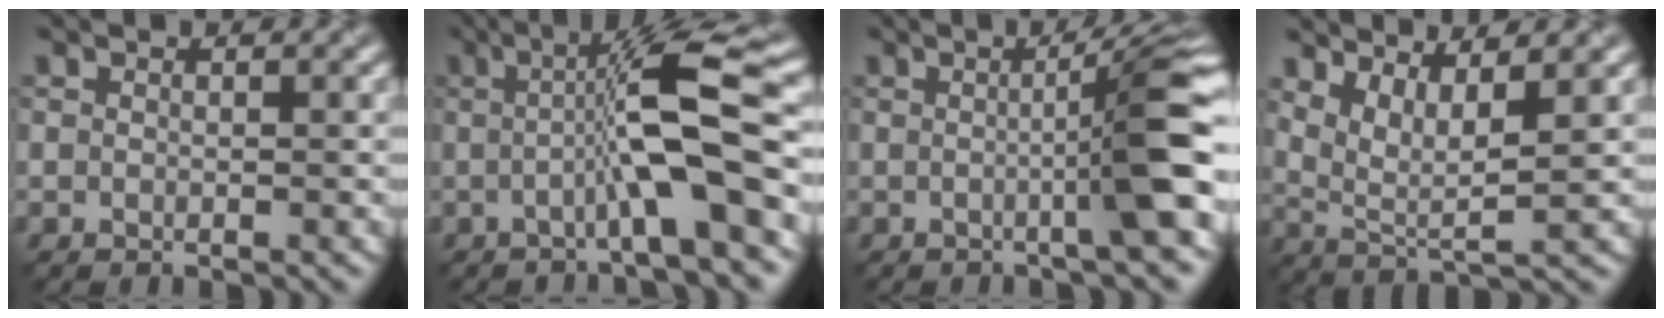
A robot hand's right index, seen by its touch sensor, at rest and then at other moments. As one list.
[{"total": 7.7, "force": [-1.1, 0.9, 7.6], "torque": [-0.111, 0.015, -0.018]}, {"total": 6.8, "force": [-0.7, 0.7, 6.8], "torque": [-0.085, 0.011, -0.007]}, {"total": 3.6, "force": [2.1, 0.9, 2.8], "torque": [-0.061, 0.000, 0.053]}]